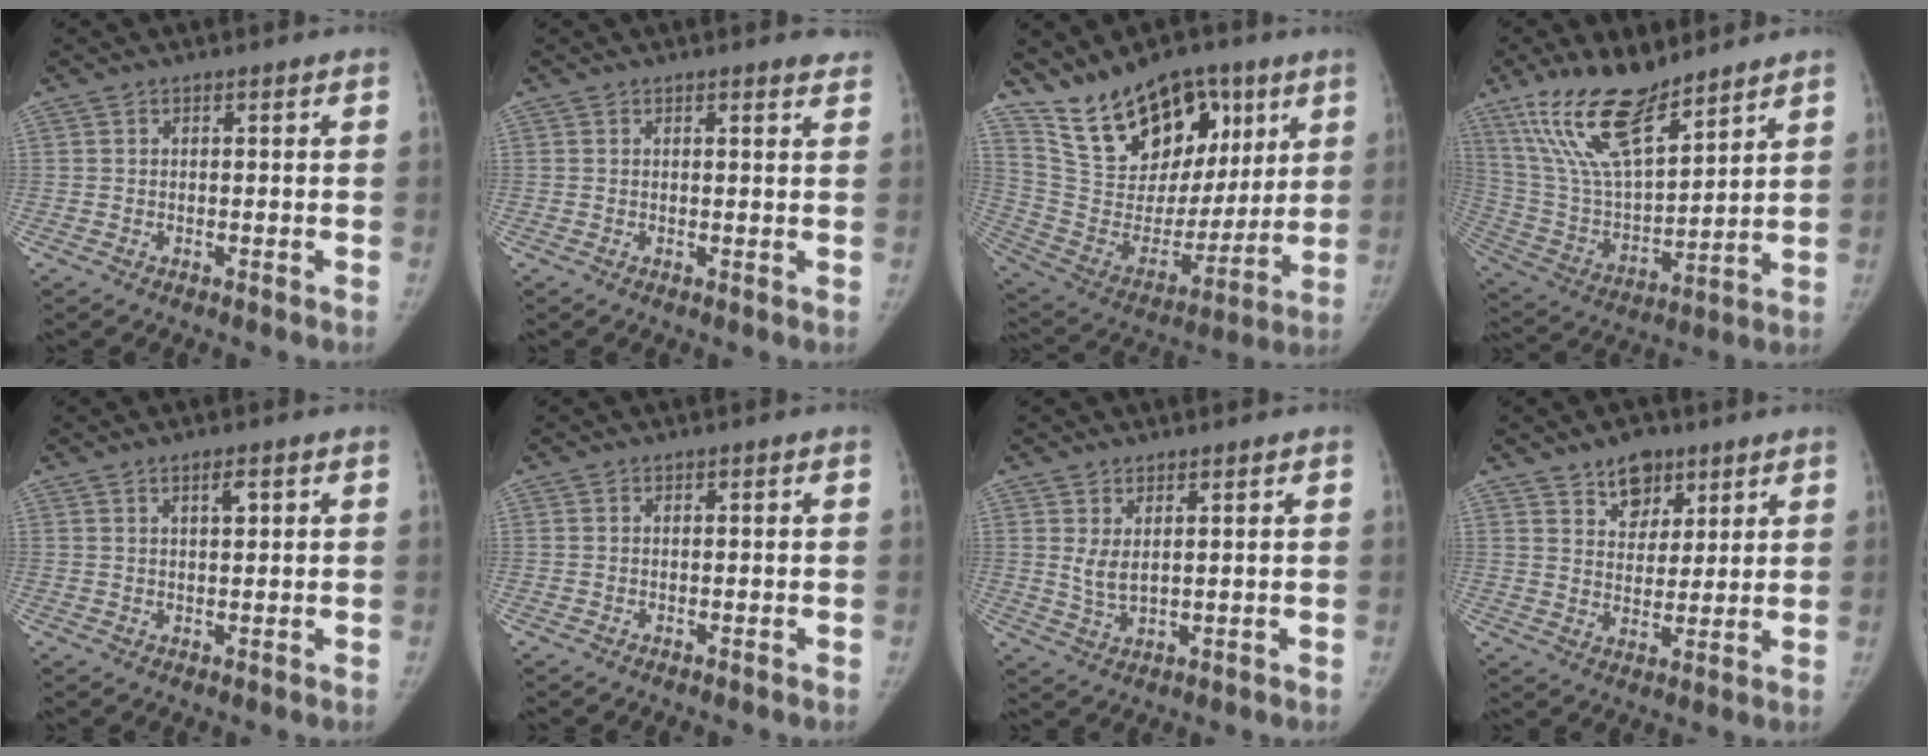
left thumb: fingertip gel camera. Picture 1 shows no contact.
{"total": 2.1, "force": [1.8, 0.4, 0.9], "torque": [-0.007, -0.009, 0.017]}
{"total": 21.9, "force": [13.4, 12.9, 11.6], "torque": [-0.150, -0.046, 0.244]}
{"total": 19.3, "force": [13.5, 6.5, 12.1], "torque": [-0.202, -0.065, 0.263]}
{"total": 2.3, "force": [1.2, 0.7, 1.9], "torque": [-0.029, -0.006, 0.021]}
{"total": 0.0}
{"total": 3.6, "force": [1.4, 1.6, 2.8], "torque": [-0.051, -0.016, 0.035]}
{"total": 7.6, "force": [5.1, 4.8, 3.1], "torque": [-0.017, -0.031, 0.087]}